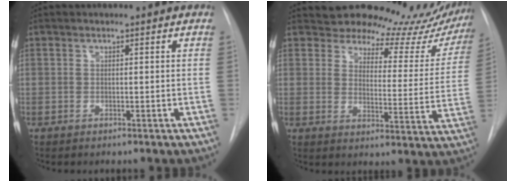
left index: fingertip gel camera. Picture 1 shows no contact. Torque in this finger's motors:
{"motor_torque": [1.05, -1.09, 0.06, -0.03]}